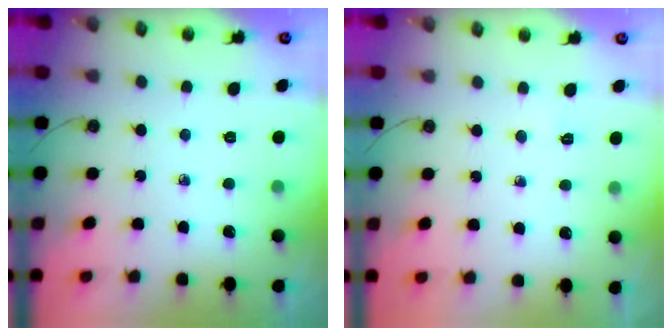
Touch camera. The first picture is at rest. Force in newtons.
{"total": 2.1, "press": 1.6, "slide": 1.4}